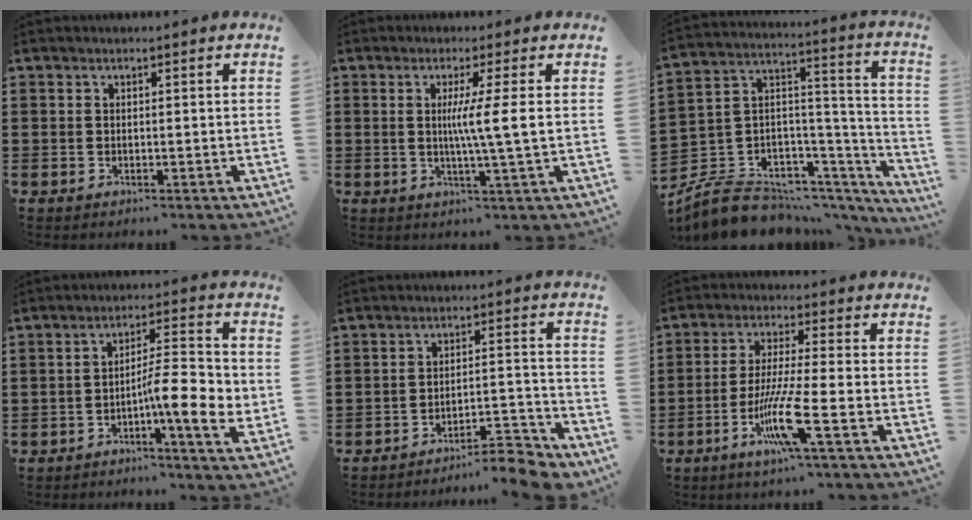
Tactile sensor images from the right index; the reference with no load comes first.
{"total": 6.1, "force": [0.5, -0.9, 6.0], "torque": [-0.112, -0.010, 0.002]}
{"total": 8.4, "force": [-6.6, 4.8, 1.9], "torque": [-0.054, 0.002, -0.121]}
{"total": 9.5, "force": [-2.3, 2.0, 9.0], "torque": [-0.133, -0.007, -0.041]}
{"total": 7.3, "force": [-6.7, 0.8, 2.7], "torque": [-0.036, 0.010, -0.127]}
{"total": 9.5, "force": [-4.2, 0.3, 8.5], "torque": [-0.179, -0.017, -0.083]}